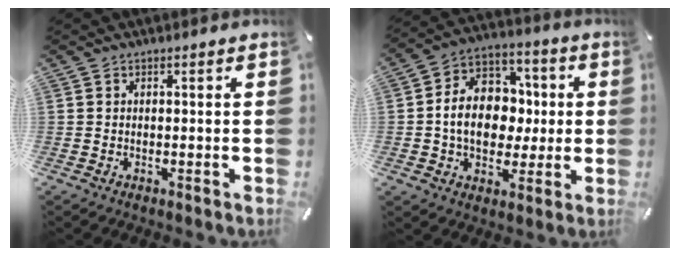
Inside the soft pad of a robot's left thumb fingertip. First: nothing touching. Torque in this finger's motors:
{"motor_torque": [0.86, 0.44, 1.15, 0.00, 0.43]}